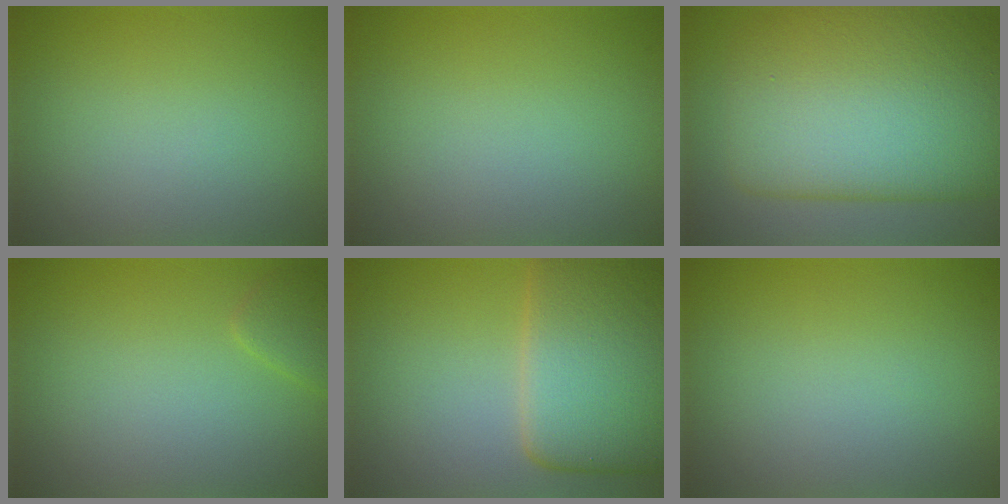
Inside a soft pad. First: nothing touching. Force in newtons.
{"total": 0.0}
{"total": 12.1, "press": 12.1, "slide": 0.3}
{"total": 1.3, "press": 1.2, "slide": 0.1}
{"total": 10.8, "press": 10.8, "slide": 0.3}
{"total": 0.0}